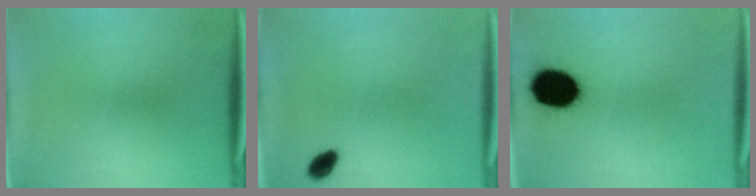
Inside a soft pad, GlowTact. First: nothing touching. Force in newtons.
{"total": 2.9}
{"total": 13.4}